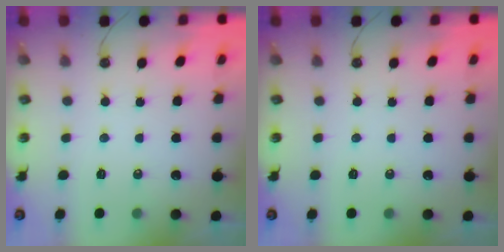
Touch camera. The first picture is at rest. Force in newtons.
{"total": 0.0}